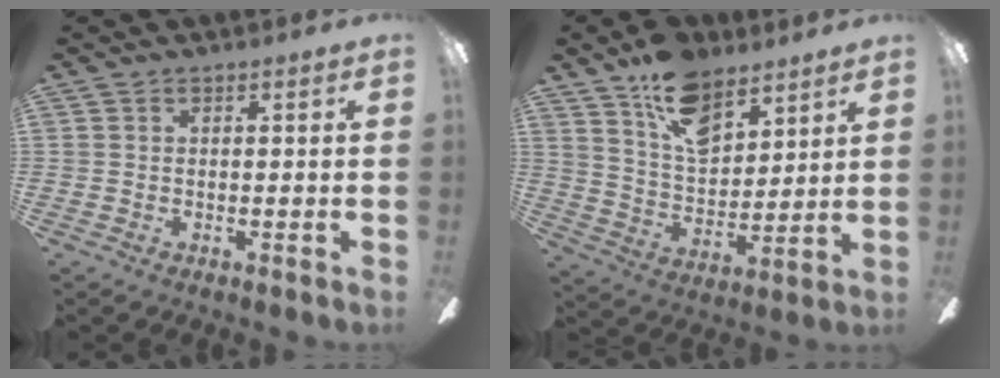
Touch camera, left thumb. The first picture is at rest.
{"total": 14.4, "force": [9.9, 7.6, 7.3], "torque": [-0.129, -0.044, 0.183]}